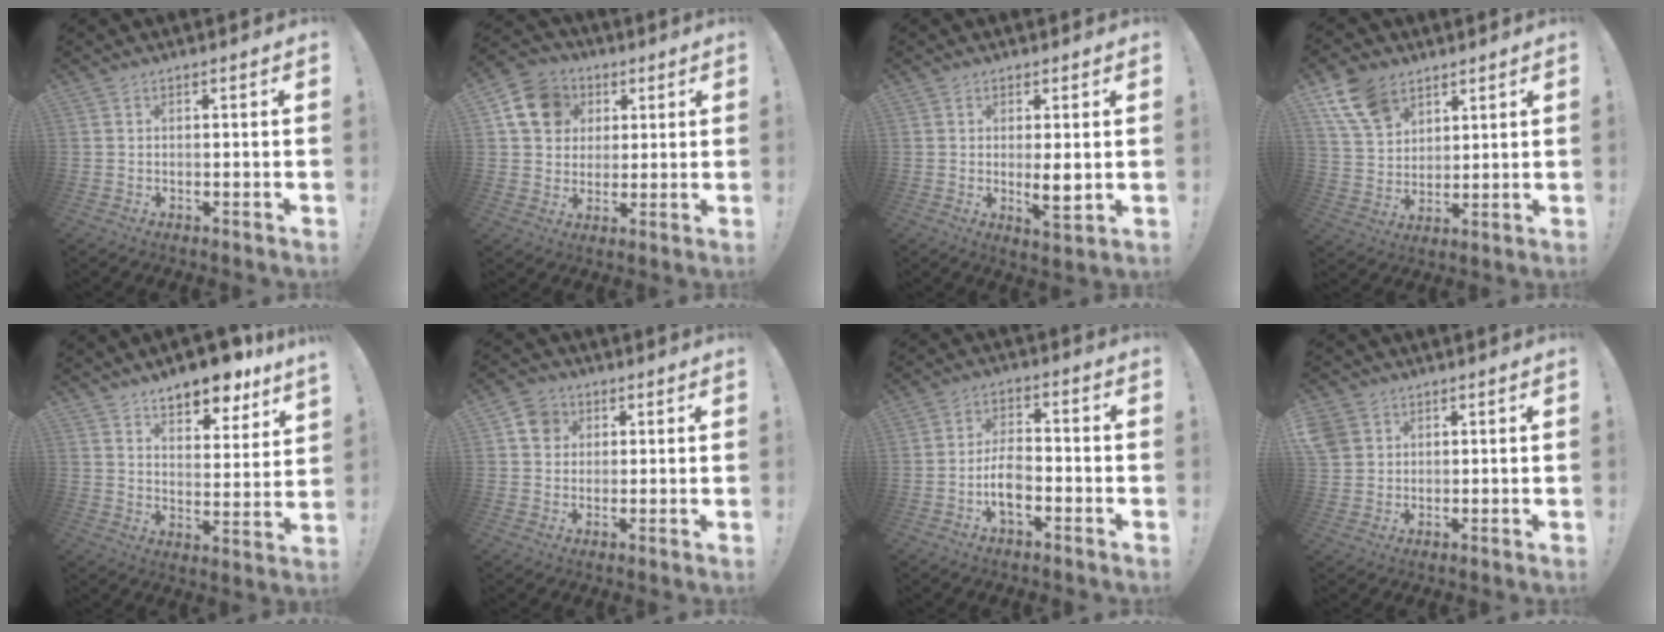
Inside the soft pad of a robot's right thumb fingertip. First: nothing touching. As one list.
[{"total": 13.4, "force": [4.5, 11.2, 5.7], "torque": [-0.072, -0.009, 0.091]}, {"total": 5.8, "force": [0.2, 1.4, 5.6], "torque": [-0.082, -0.016, 0.005]}, {"total": 12.3, "force": [7.5, 7.9, 5.6], "torque": [-0.106, -0.031, 0.150]}, {"total": 10.6, "force": [9.0, 2.6, 4.9], "torque": [-0.071, -0.073, 0.155]}, {"total": 6.6, "force": [2.1, 5.9, 2.1], "torque": [-0.023, 0.000, 0.041]}, {"total": 7.7, "force": [-3.1, 4.1, 5.8], "torque": [-0.105, 0.007, -0.055]}, {"total": 5.1, "force": [2.4, 4.3, 1.4], "torque": [-0.027, -0.009, 0.046]}]